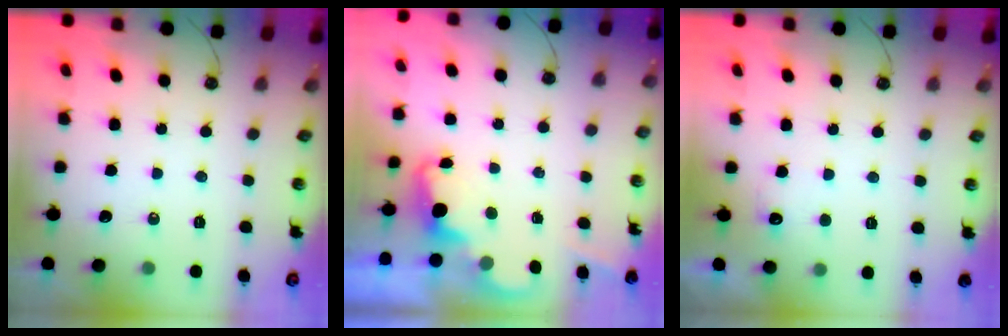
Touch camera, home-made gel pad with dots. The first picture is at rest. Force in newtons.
{"total": 2.4, "press": 2.3, "slide": 0.5}
{"total": 5.0, "press": 4.8, "slide": 1.2}